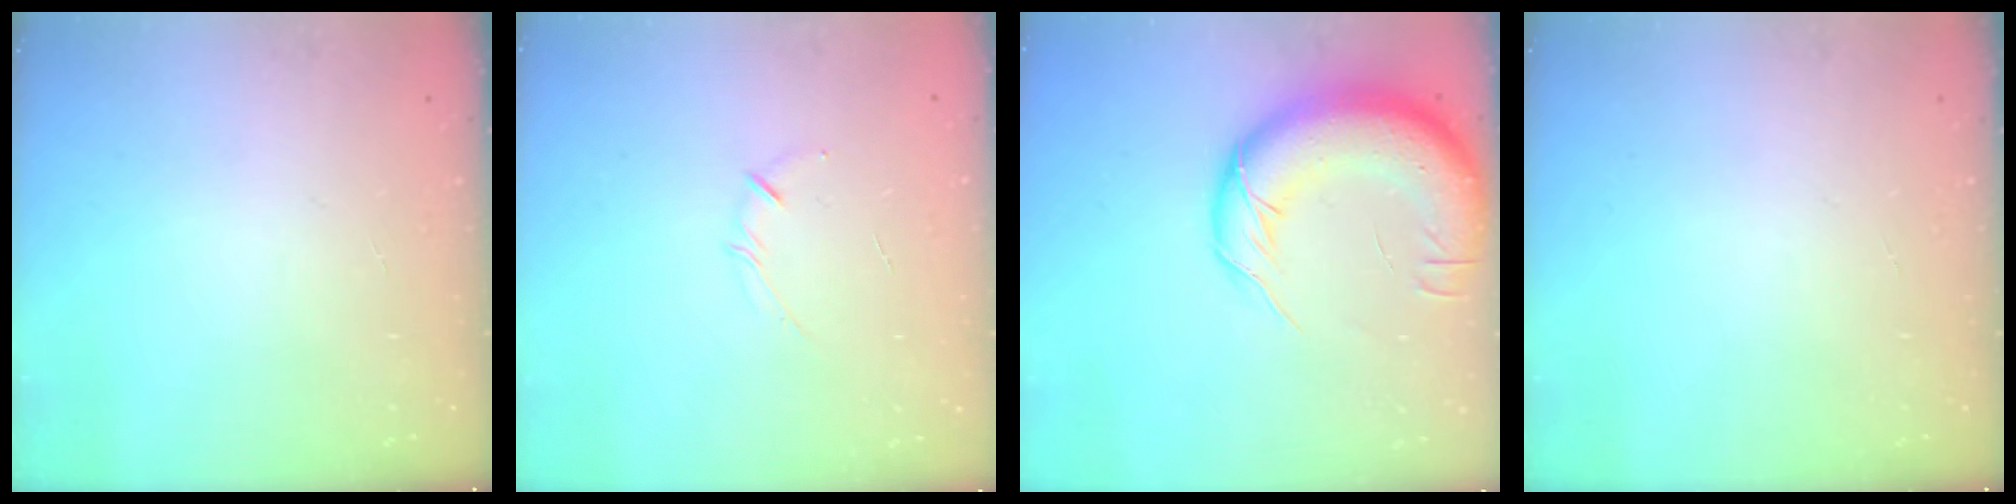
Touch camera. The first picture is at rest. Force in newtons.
{"total": 2.5, "press": 2.4, "slide": 0.4}
{"total": 19.3, "press": 18.7, "slide": 4.5}
{"total": 0.0}